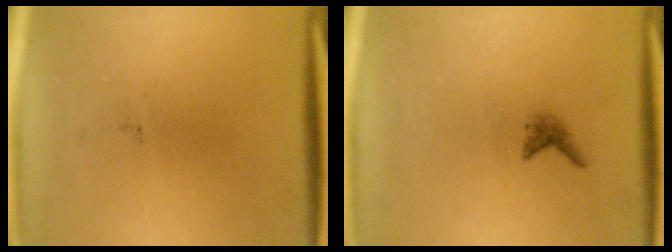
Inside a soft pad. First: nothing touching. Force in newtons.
{"total": 1.0}